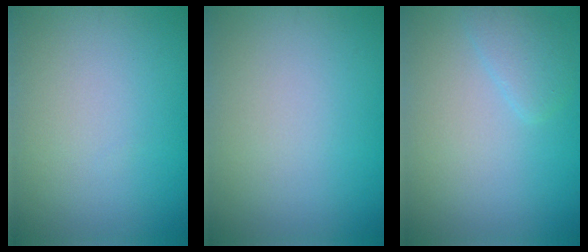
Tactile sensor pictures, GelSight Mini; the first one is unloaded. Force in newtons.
{"total": 0.0}
{"total": 1.7, "press": 1.7, "slide": 0.1}